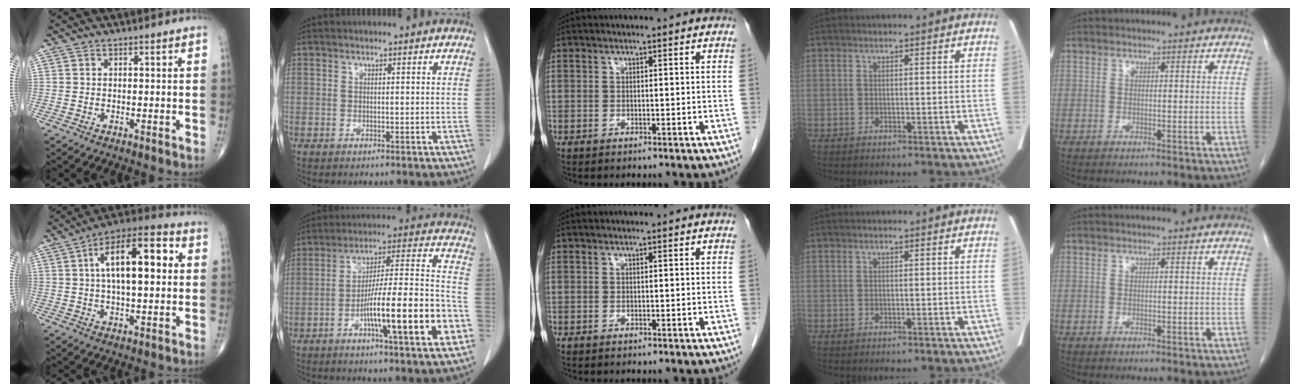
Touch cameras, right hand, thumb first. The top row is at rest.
{"thumb": {"total": 16.5, "force": [3.0, 7.0, 14.6], "torque": [-0.221, 0.024, 0.041]}, "index": {"total": 18.0, "force": [-6.9, 1.7, 16.5], "torque": [-0.238, 0.014, -0.105]}}